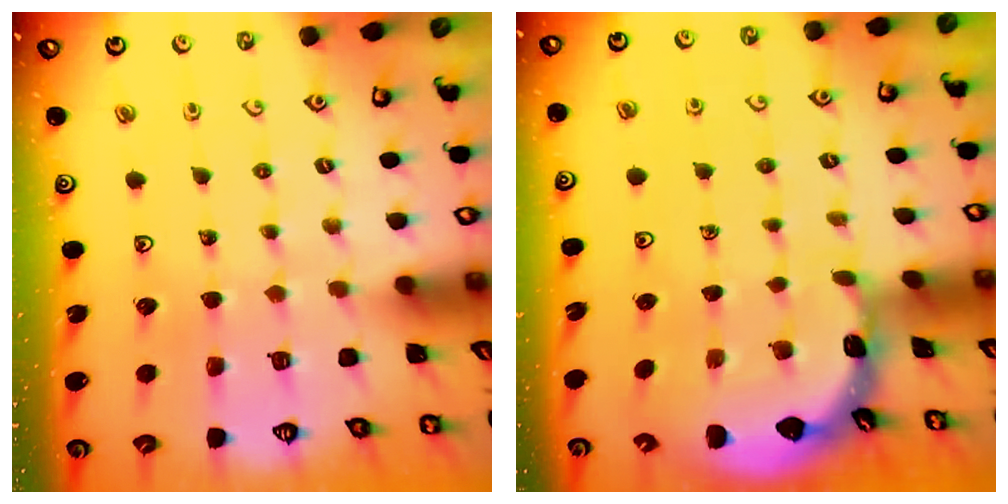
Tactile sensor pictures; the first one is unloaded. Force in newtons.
{"total": 1.6, "press": 1.6, "slide": 0.2}